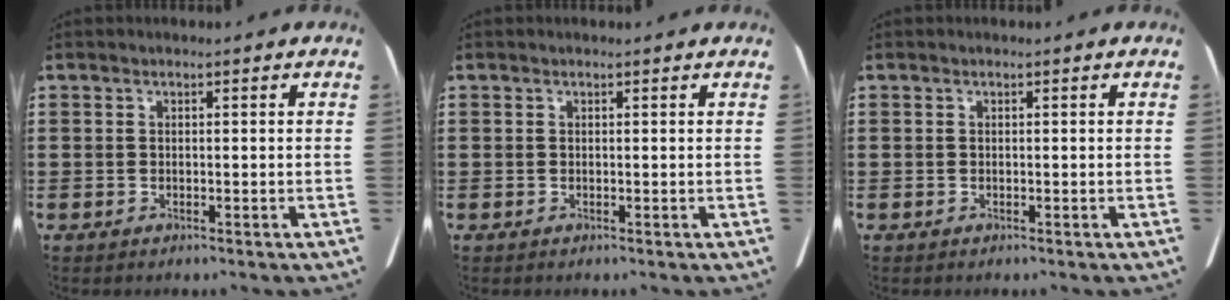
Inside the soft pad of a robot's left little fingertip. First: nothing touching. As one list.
[{"total": 0.0}, {"total": 0.0}]